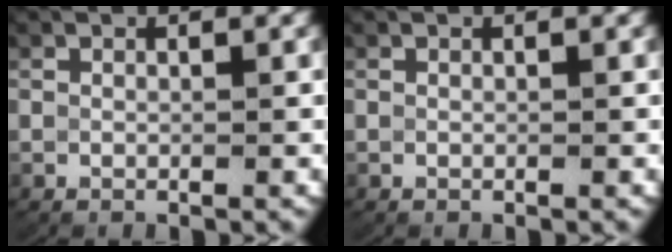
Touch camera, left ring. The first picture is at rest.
{"total": 0.0}